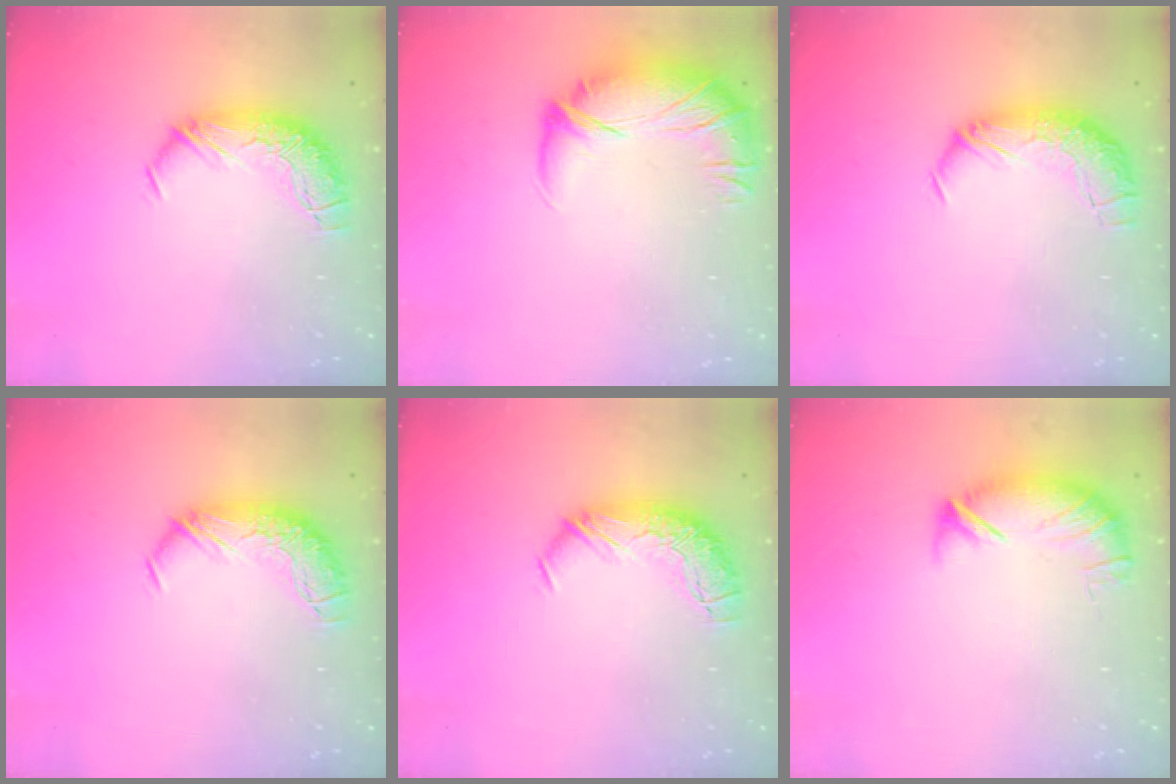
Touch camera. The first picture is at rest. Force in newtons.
{"total": 2.8, "press": 1.2, "slide": 2.6}
{"total": 2.5, "press": 1.3, "slide": 2.2}
{"total": 0.0}
{"total": 0.0}
{"total": 5.3, "press": 4.9, "slide": 2.0}